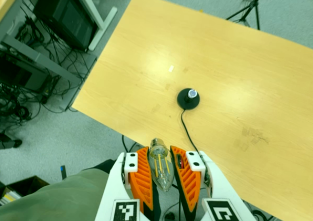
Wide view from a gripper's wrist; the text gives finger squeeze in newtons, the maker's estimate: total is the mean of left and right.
{"total": 22.4, "left": 24.8, "right": 20.1}